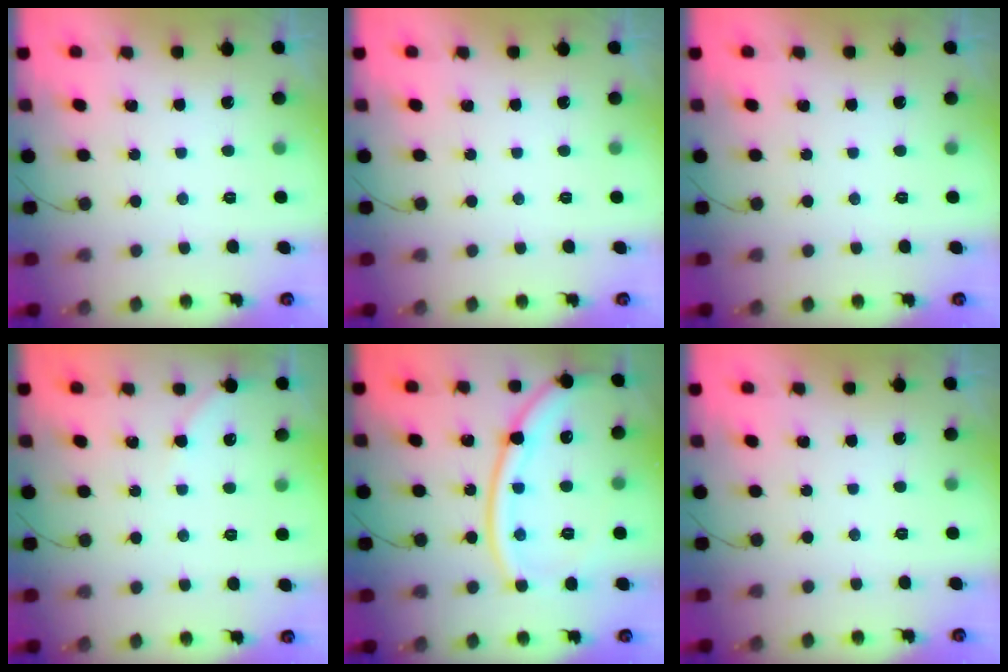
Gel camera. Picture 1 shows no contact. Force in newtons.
{"total": 0.0}
{"total": 0.0}
{"total": 2.9, "press": 2.8, "slide": 0.6}
{"total": 17.2, "press": 17.1, "slide": 2.1}
{"total": 0.0}